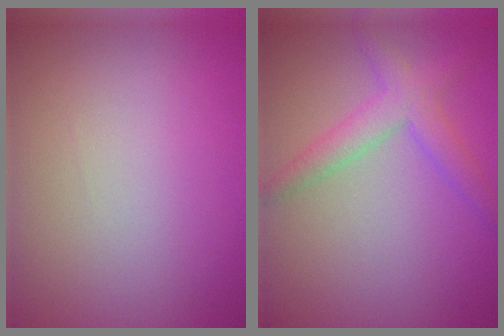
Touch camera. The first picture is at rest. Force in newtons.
{"total": 2.4, "press": 2.4, "slide": 0.2}